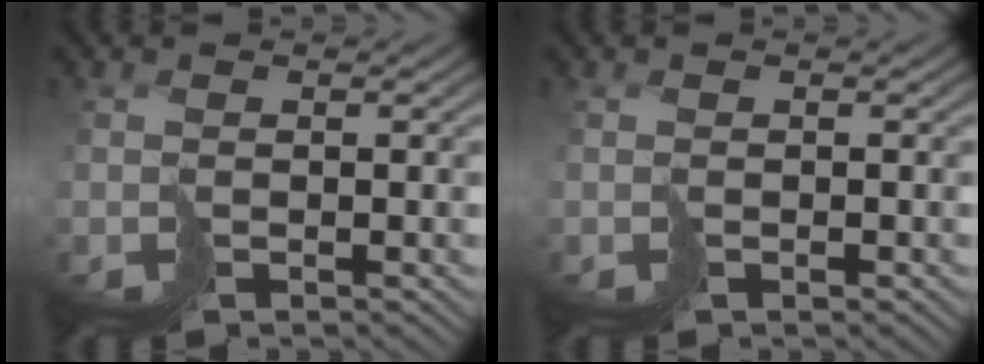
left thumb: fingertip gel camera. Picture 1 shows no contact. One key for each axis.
{"total": 0.0}